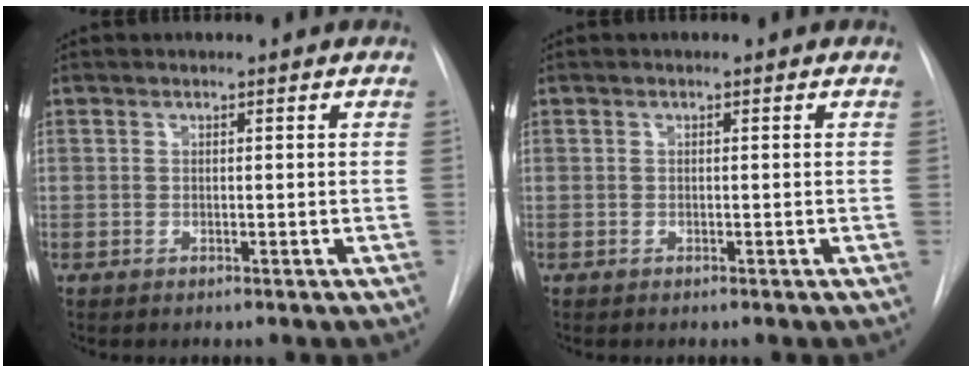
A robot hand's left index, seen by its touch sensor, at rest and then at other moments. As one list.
[{"total": 0.0}]